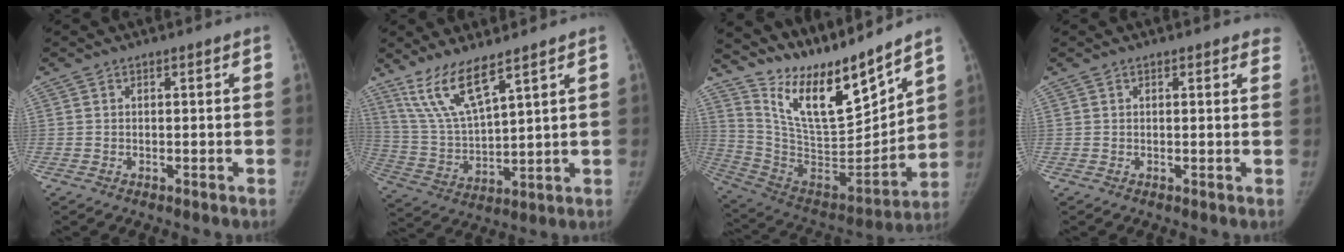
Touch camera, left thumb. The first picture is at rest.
{"total": 11.0, "force": [7.8, 2.3, 7.5], "torque": [-0.149, -0.040, 0.174]}
{"total": 19.8, "force": [16.5, 4.2, 10.3], "torque": [-0.125, -0.116, 0.306]}
{"total": 2.5, "force": [2.1, 0.9, 0.9], "torque": [0.013, -0.003, 0.008]}